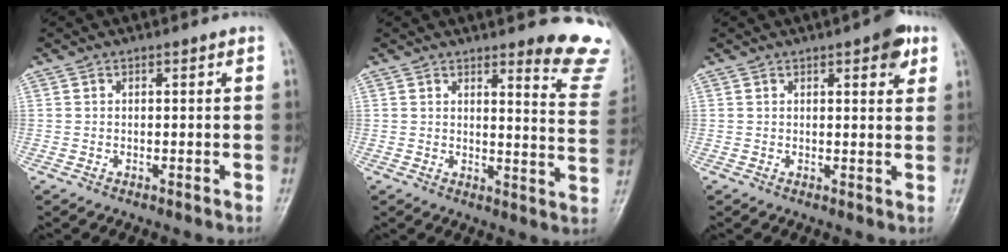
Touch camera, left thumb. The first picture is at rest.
{"total": 11.7, "force": [9.8, 2.3, 6.0], "torque": [-0.037, -0.085, 0.094]}
{"total": 4.9, "force": [2.6, 1.7, 3.8], "torque": [-0.038, -0.008, 0.026]}